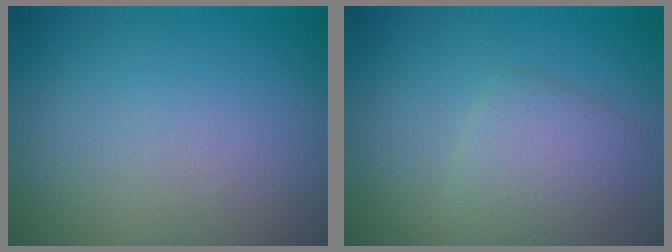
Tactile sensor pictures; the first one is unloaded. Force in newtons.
{"total": 2.7, "press": 2.7, "slide": 0.0}